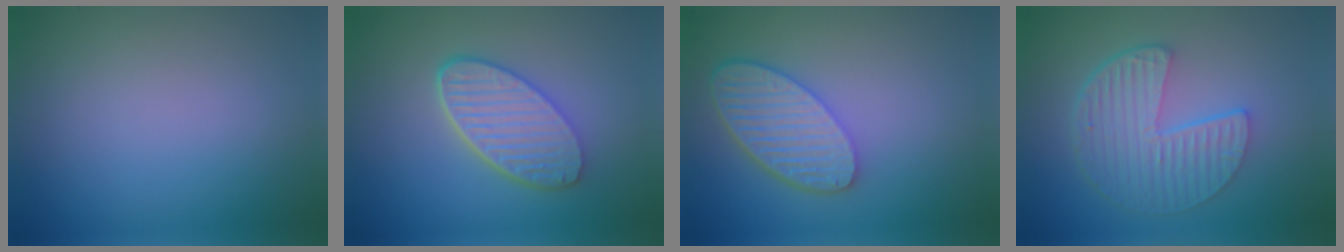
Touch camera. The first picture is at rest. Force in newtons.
{"total": 5.8, "press": 4.6, "slide": 3.7}
{"total": 5.6, "press": 4.6, "slide": 3.1}
{"total": 5.8, "press": 4.2, "slide": 3.9}